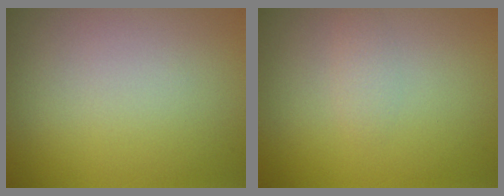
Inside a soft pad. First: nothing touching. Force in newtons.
{"total": 0.8, "press": 0.8, "slide": 0.1}